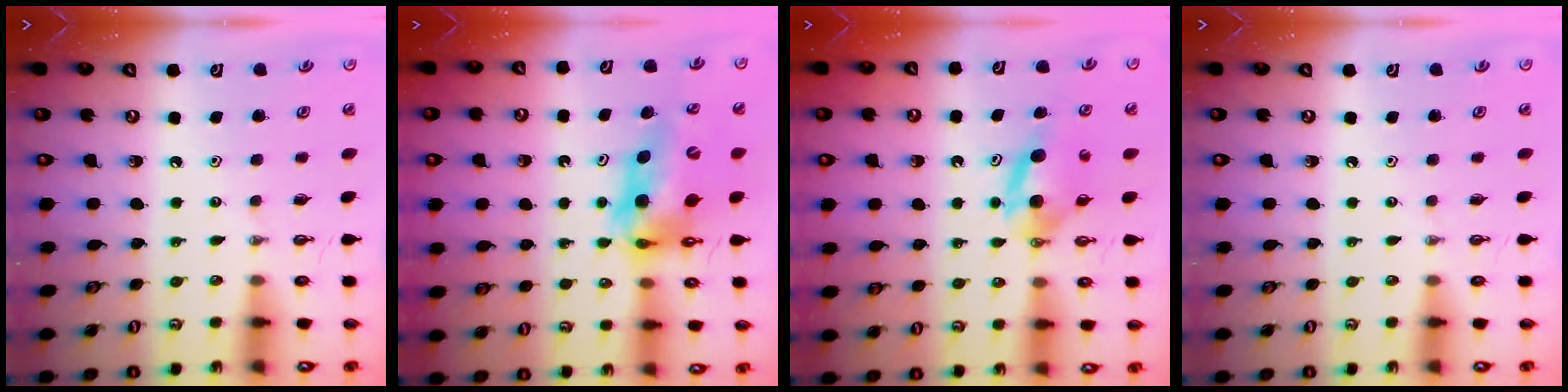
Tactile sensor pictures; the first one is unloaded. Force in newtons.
{"total": 11.7, "press": 11.6, "slide": 1.0}
{"total": 6.8, "press": 6.8, "slide": 0.1}
{"total": 0.0}